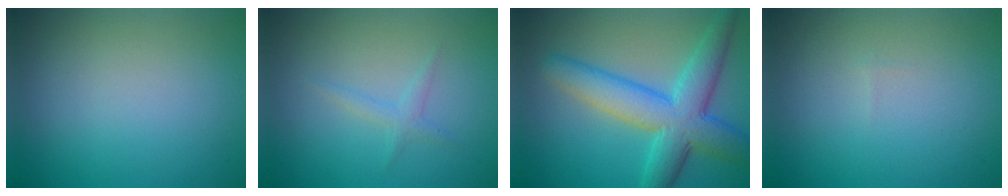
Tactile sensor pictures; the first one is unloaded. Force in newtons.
{"total": 1.2, "press": 1.2, "slide": 0.1}
{"total": 7.8, "press": 7.8, "slide": 0.2}
{"total": 0.0}